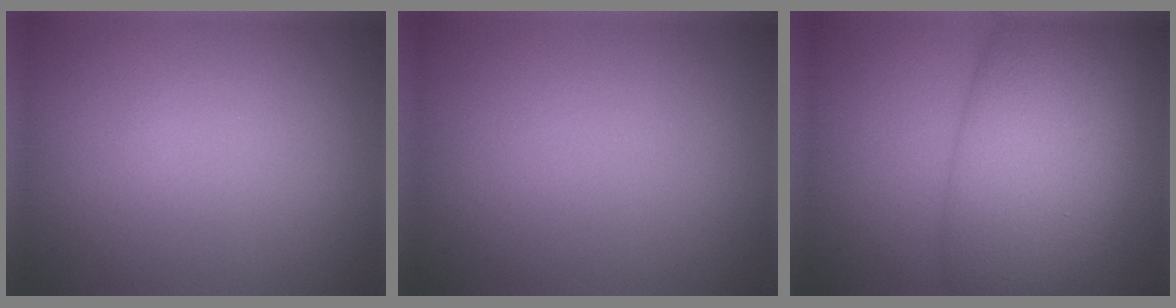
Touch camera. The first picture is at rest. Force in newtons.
{"total": 0.0}
{"total": 10.6, "press": 10.6, "slide": 0.4}